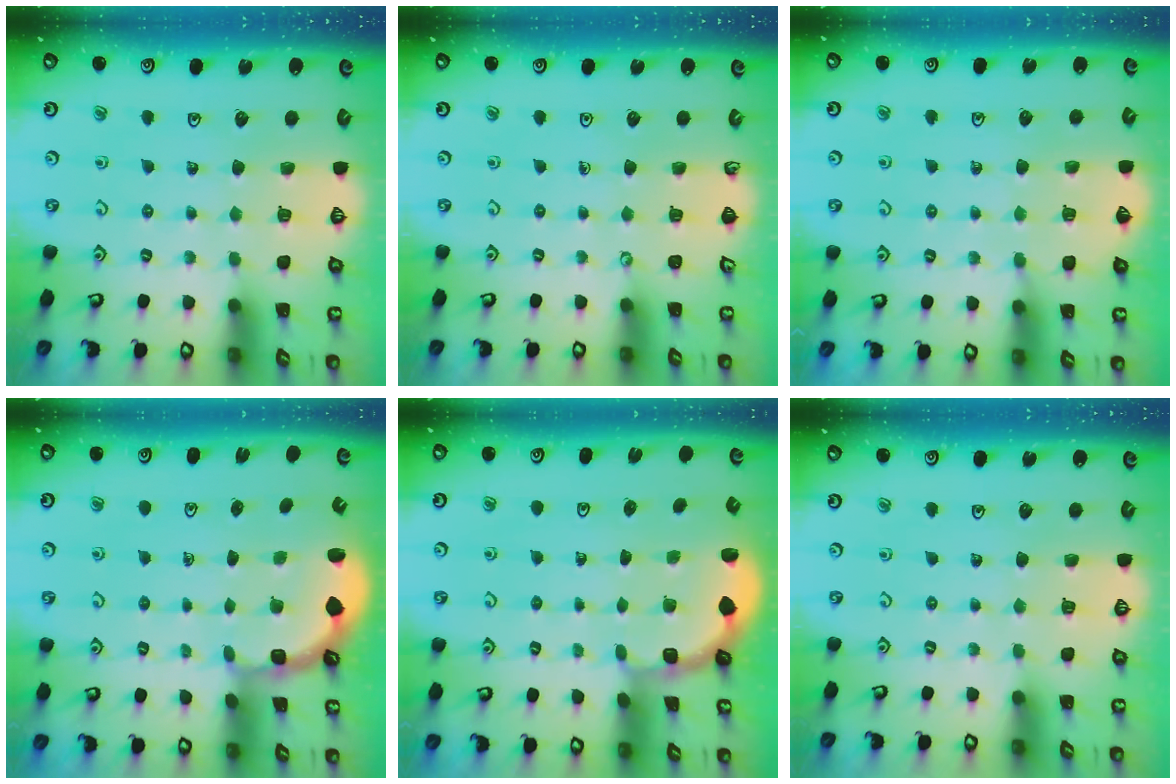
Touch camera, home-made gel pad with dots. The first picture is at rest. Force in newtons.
{"total": 0.0}
{"total": 6.1, "press": 6.0, "slide": 0.9}
{"total": 2.9, "press": 1.9, "slide": 2.2}
{"total": 1.8, "press": 1.6, "slide": 0.7}
{"total": 0.0}